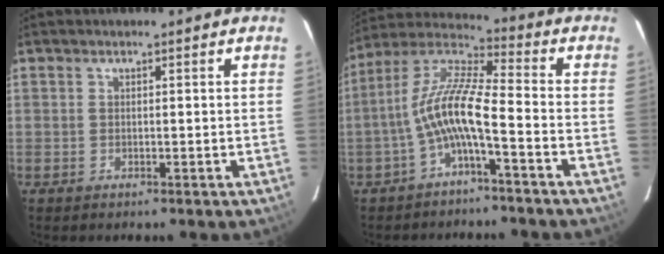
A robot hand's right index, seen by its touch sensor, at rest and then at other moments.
{"total": 10.3, "force": [-3.7, 1.4, 9.5], "torque": [-0.206, 0.016, -0.073]}